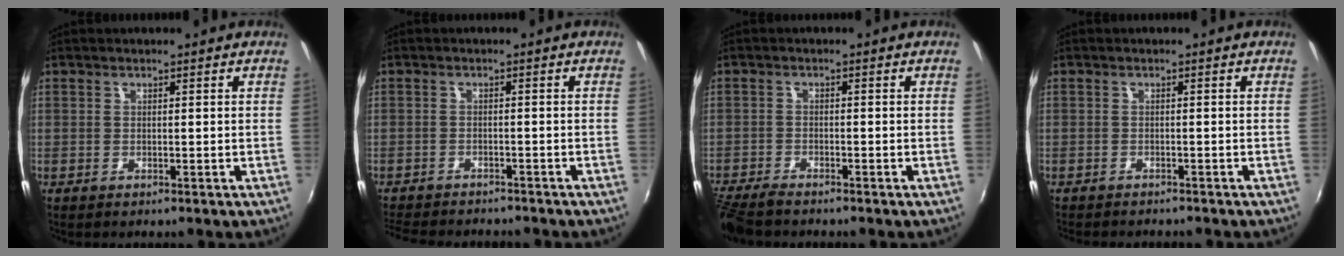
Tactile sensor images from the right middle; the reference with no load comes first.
{"total": 9.2, "force": [-8.3, 2.1, 3.4], "torque": [-0.088, -0.020, -0.128]}
{"total": 6.1, "force": [-5.6, 0.9, 2.5], "torque": [-0.069, -0.028, -0.104]}
{"total": 3.0, "force": [-2.8, 0.4, 1.0], "torque": [-0.029, -0.014, -0.045]}